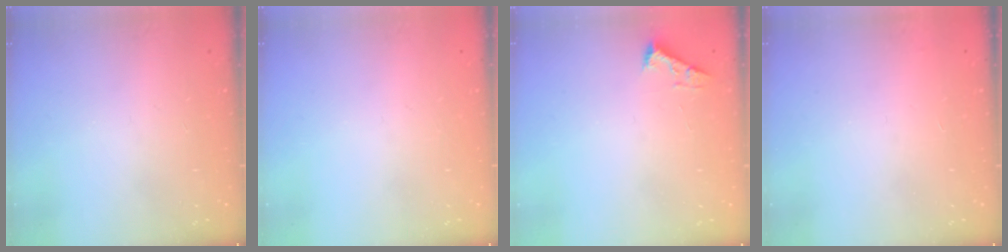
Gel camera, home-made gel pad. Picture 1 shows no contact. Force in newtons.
{"total": 0.0}
{"total": 2.5, "press": 2.5, "slide": 0.3}
{"total": 3.4, "press": 3.4, "slide": 0.1}